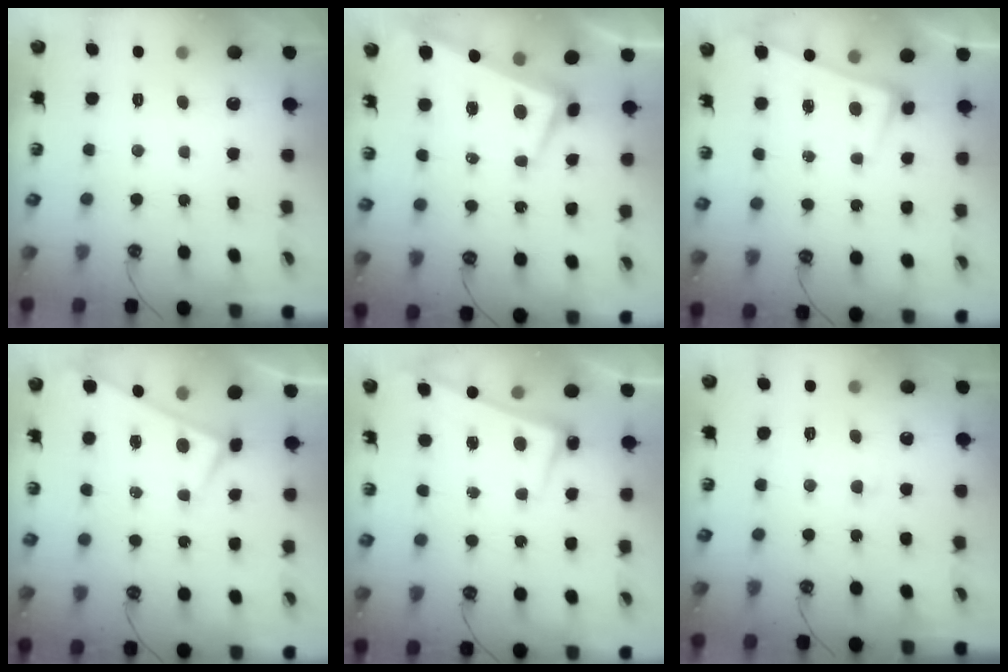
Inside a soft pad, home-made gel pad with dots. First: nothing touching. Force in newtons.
{"total": 1.9, "press": 1.5, "slide": 1.2}
{"total": 0.8, "press": 0.7, "slide": 0.5}
{"total": 0.0}
{"total": 2.5, "press": 2.5, "slide": 0.7}
{"total": 2.8, "press": 2.8, "slide": 0.5}